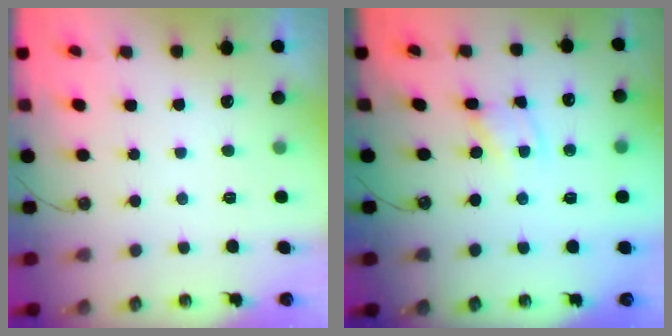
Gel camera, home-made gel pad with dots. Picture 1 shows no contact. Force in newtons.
{"total": 2.6, "press": 2.6, "slide": 0.2}